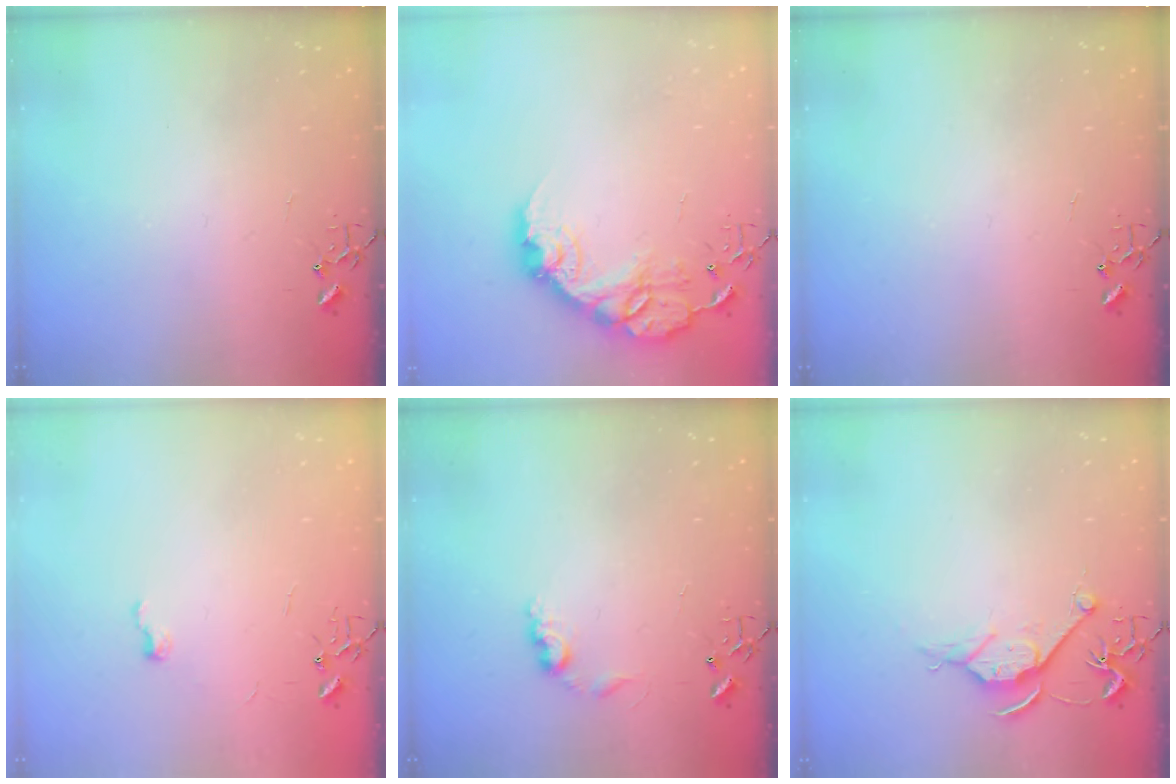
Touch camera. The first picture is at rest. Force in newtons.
{"total": 15.8, "press": 15.8, "slide": 0.5}
{"total": 0.0}
{"total": 4.7, "press": 4.6, "slide": 0.6}
{"total": 7.5, "press": 7.4, "slide": 0.3}
{"total": 7.2, "press": 7.1, "slide": 0.7}